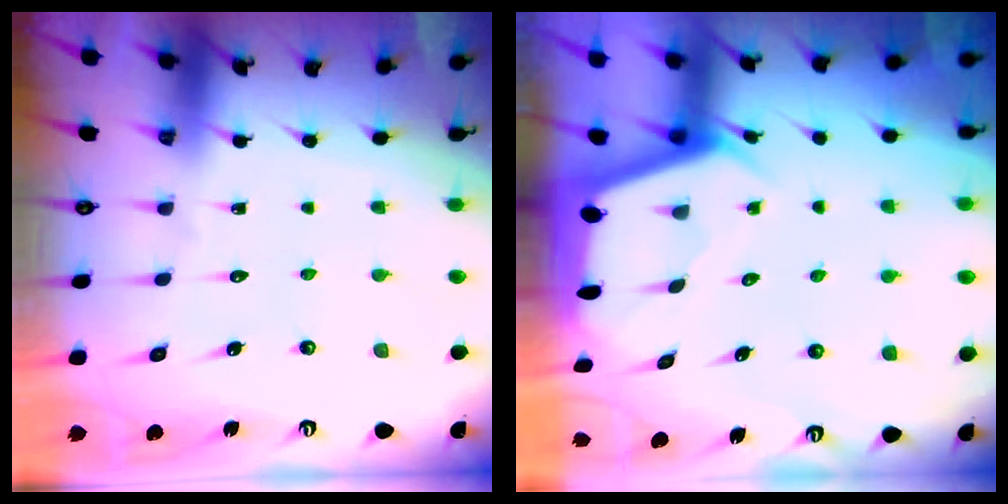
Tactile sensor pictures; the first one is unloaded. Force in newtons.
{"total": 2.9, "press": 2.9, "slide": 0.2}